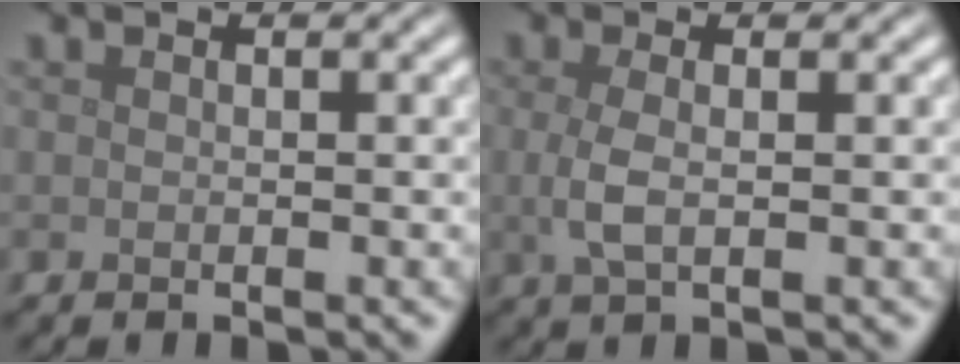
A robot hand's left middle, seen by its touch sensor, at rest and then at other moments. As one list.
[{"total": 2.4, "force": [0.0, 0.9, 2.3], "torque": [-0.054, -0.003, -0.001]}]